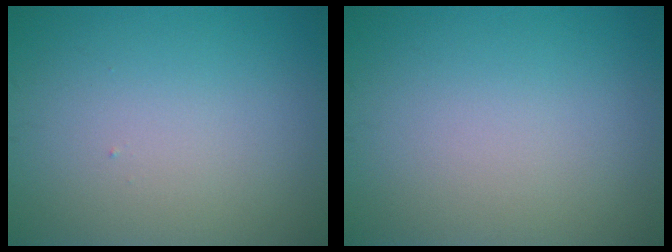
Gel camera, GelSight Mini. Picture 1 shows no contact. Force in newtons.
{"total": 0.0}